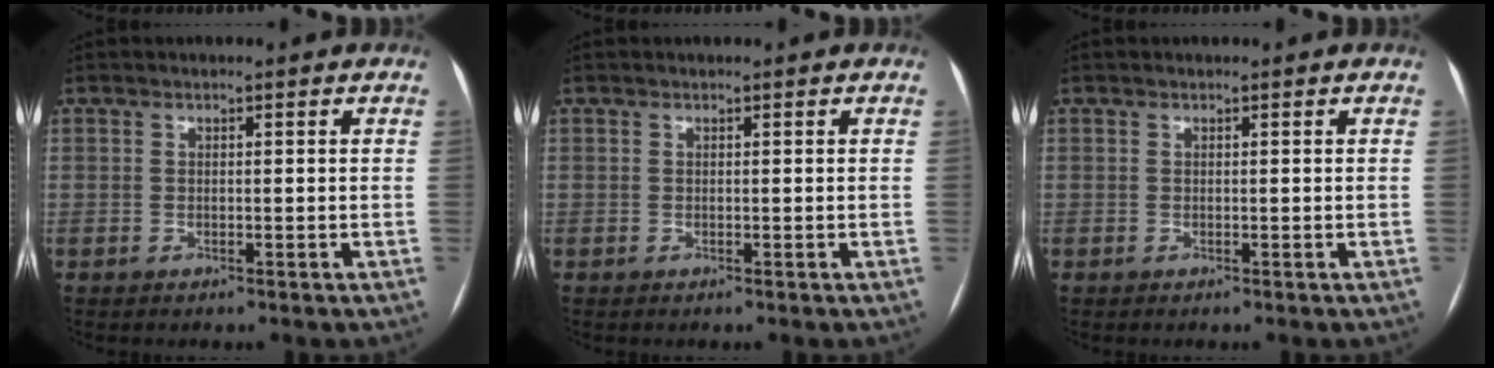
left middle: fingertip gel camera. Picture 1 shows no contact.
{"total": 0.0}
{"total": 0.0}